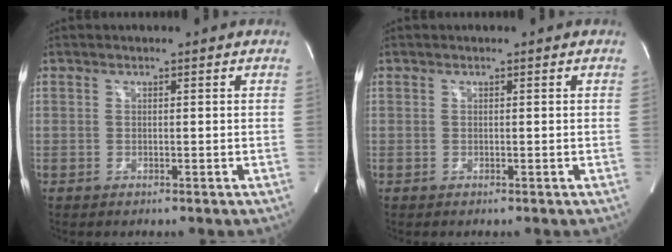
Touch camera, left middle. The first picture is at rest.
{"total": 0.0}